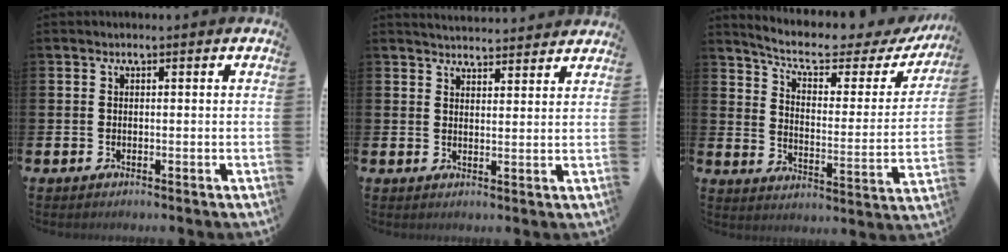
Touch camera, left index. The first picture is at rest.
{"total": 3.7, "force": [3.7, 0.2, 0.0], "torque": [-0.003, -0.024, 0.067]}
{"total": 7.4, "force": [6.2, 2.0, 3.5], "torque": [-0.096, -0.040, 0.101]}